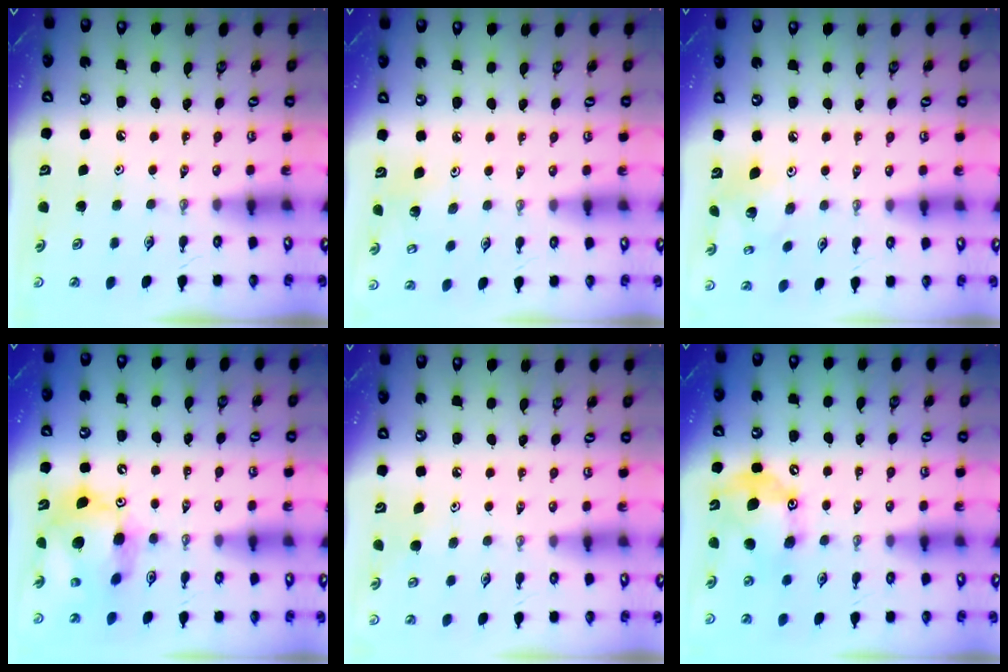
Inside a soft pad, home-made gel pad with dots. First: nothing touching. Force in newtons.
{"total": 4.6, "press": 4.2, "slide": 1.7}
{"total": 6.7, "press": 6.7, "slide": 0.3}
{"total": 14.3, "press": 14.2, "slide": 1.5}
{"total": 4.5, "press": 4.5, "slide": 0.4}
{"total": 14.9, "press": 14.9, "slide": 0.3}